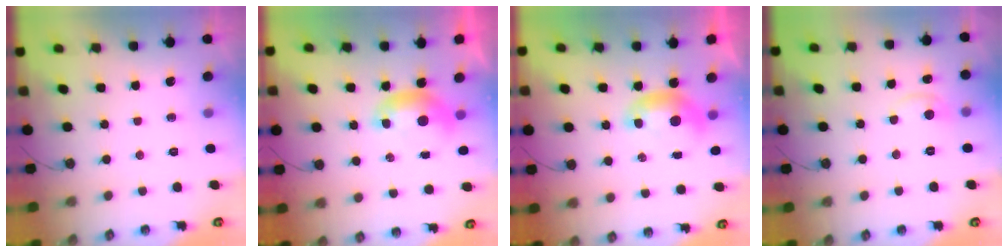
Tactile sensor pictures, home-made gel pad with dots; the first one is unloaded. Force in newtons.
{"total": 0.0}
{"total": 0.0}
{"total": 1.0, "press": 0.7, "slide": 0.8}